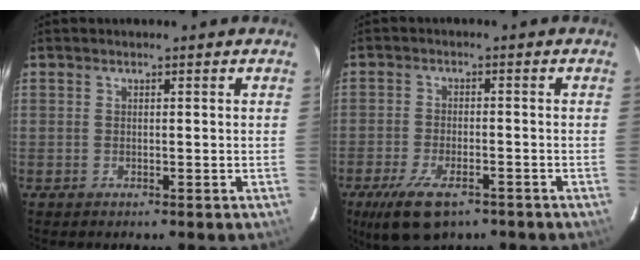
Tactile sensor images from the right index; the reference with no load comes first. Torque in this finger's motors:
{"motor_torque": [0.81, -0.55, 0.19, 0.08]}